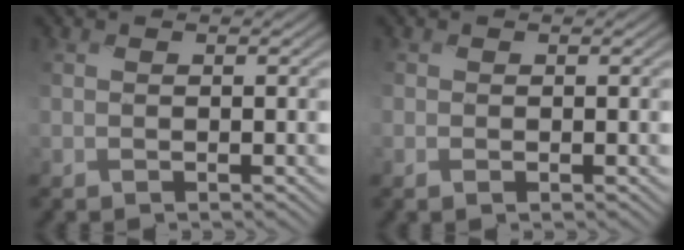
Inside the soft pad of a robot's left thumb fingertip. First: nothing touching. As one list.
[{"total": 0.7, "force": [-0.2, 0.5, 0.4], "torque": [-0.011, -0.003, -0.005]}]